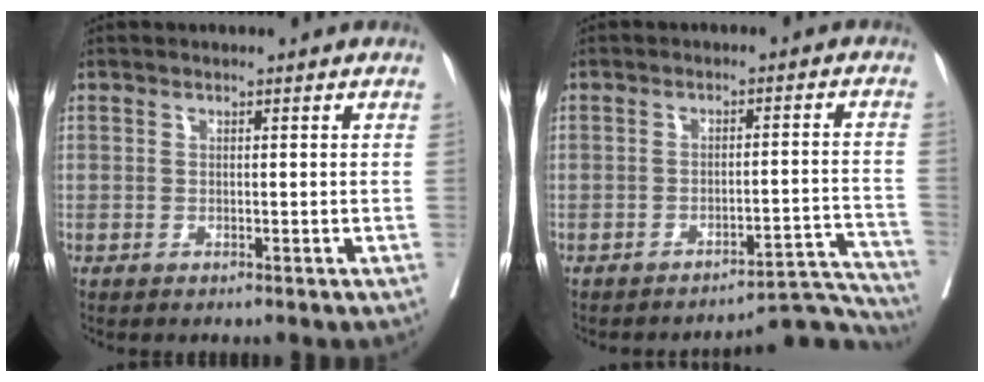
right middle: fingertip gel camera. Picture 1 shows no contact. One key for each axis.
{"total": 10.5, "fx": -10.5, "fy": 0.1, "fz": 0.3, "tx": 0.029, "ty": 0.029, "tz": -0.128}